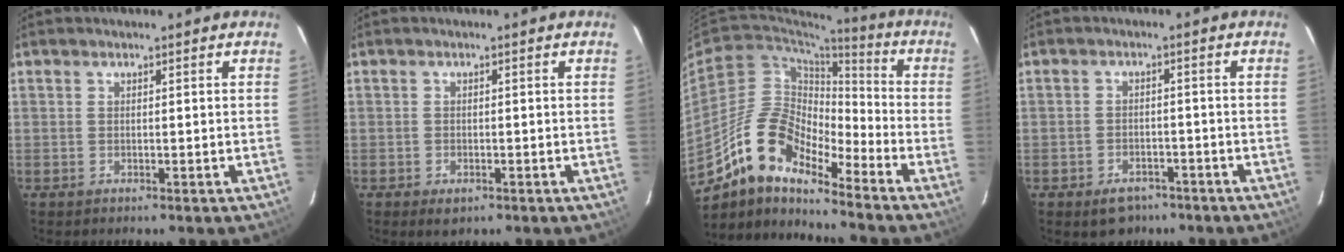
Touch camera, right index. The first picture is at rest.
{"total": 2.4, "force": [-1.2, 1.5, 1.3], "torque": [-0.022, -0.004, -0.016]}
{"total": 14.5, "force": [-11.4, 4.9, 7.6], "torque": [-0.130, 0.003, -0.225]}
{"total": 5.7, "force": [-3.8, 3.7, 2.0], "torque": [-0.042, 0.009, -0.045]}